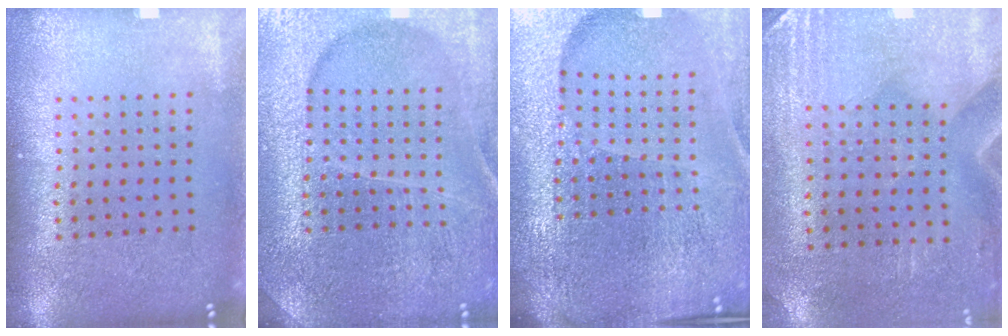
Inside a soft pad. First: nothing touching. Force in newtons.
{"total": 4.4, "press": 4.2, "slide": 1.4}
{"total": 6.4, "press": 5.6, "slide": 3.1}
{"total": 2.9, "press": 2.5, "slide": 1.5}